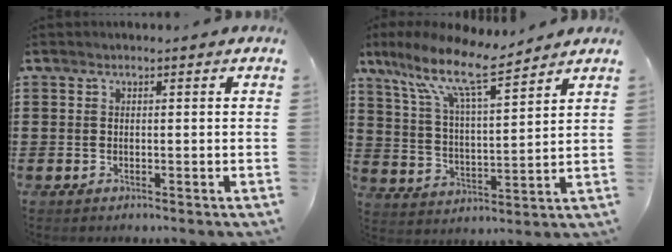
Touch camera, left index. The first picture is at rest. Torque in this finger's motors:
{"motor_torque": [2.14, 0.00, 0.37, 0.11]}